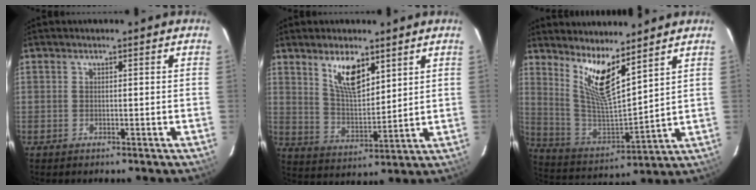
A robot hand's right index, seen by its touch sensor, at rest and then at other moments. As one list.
[{"total": 9.3, "force": [5.6, 3.6, 6.5], "torque": [-0.113, 0.000, 0.114]}, {"total": 11.7, "force": [8.2, 1.9, 8.1], "torque": [-0.153, -0.020, 0.167]}]